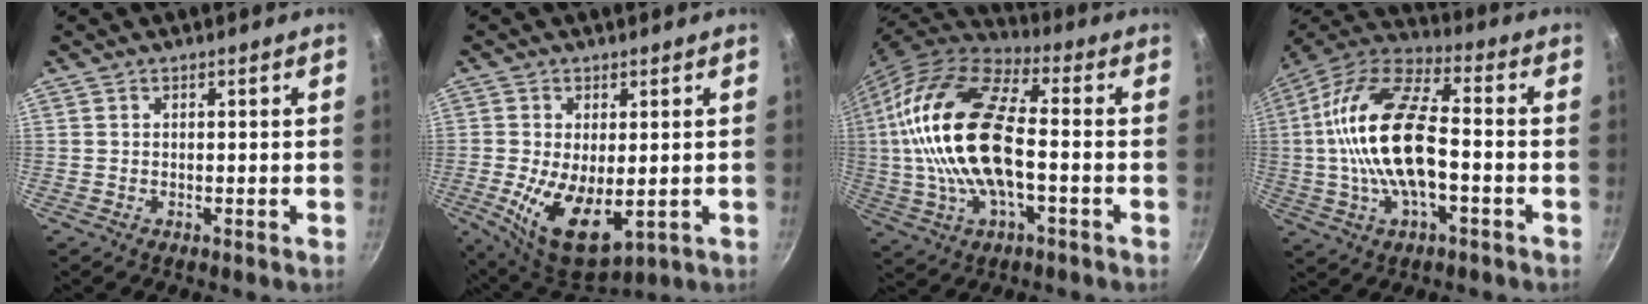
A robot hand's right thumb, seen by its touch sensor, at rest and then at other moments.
{"total": 12.6, "force": [-1.5, 6.5, 10.7], "torque": [-0.179, -0.014, -0.010]}
{"total": 22.3, "force": [-0.6, 10.3, 19.8], "torque": [-0.381, 0.031, -0.022]}
{"total": 20.1, "force": [-1.8, 9.1, 17.9], "torque": [-0.331, 0.039, -0.049]}